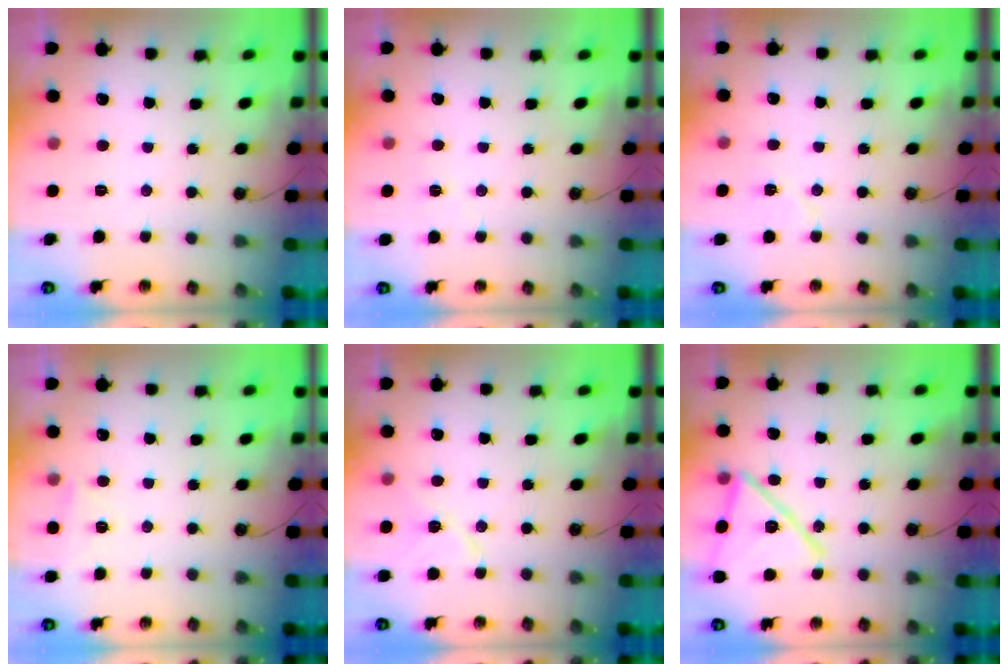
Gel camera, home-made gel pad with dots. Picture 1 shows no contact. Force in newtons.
{"total": 2.9, "press": 2.1, "slide": 2.1}
{"total": 5.3, "press": 4.8, "slide": 2.1}
{"total": 2.7, "press": 2.6, "slide": 0.7}
{"total": 7.9, "press": 7.6, "slide": 2.2}
{"total": 16.4, "press": 16.4, "slide": 0.7}